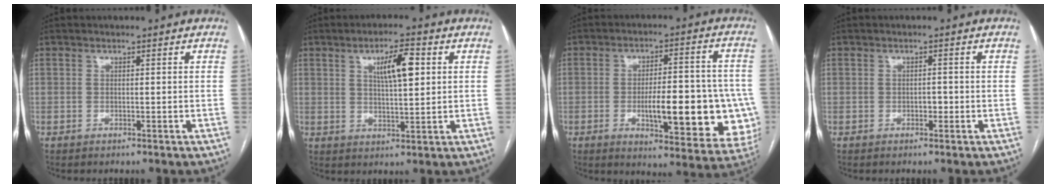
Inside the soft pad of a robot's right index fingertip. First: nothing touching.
{"total": 7.1, "force": [2.3, 1.6, 6.5], "torque": [-0.112, 0.007, 0.041]}
{"total": 18.6, "force": [-3.7, 5.3, 17.5], "torque": [-0.175, 0.018, -0.030]}
{"total": 1.2, "force": [-0.3, 0.7, 0.9], "torque": [-0.012, 0.002, -0.004]}